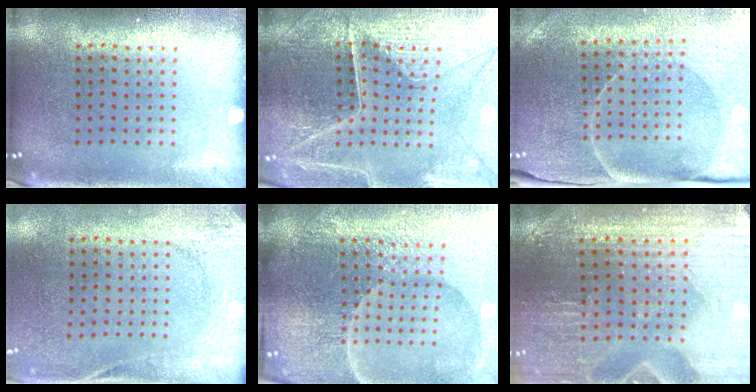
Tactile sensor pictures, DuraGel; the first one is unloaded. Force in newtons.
{"total": 4.4, "press": 4.3, "slide": 0.8}
{"total": 3.6, "press": 3.6, "slide": 0.6}
{"total": 2.7, "press": 2.1, "slide": 1.7}
{"total": 5.6, "press": 5.3, "slide": 1.9}
{"total": 1.5, "press": 1.4, "slide": 0.2}